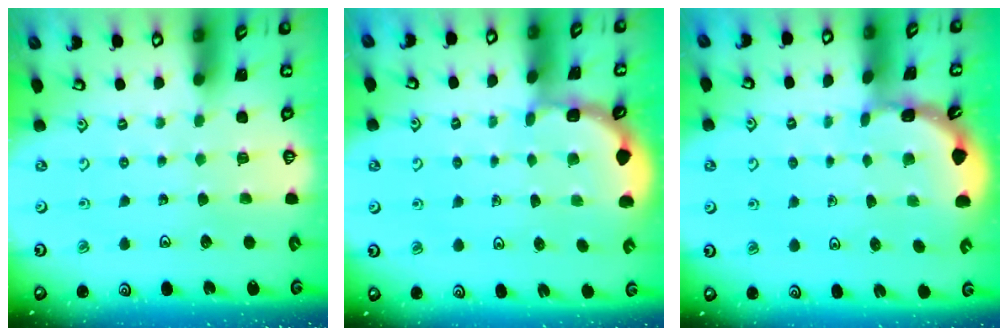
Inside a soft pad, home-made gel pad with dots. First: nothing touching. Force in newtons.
{"total": 2.0, "press": 2.0, "slide": 0.1}
{"total": 1.6, "press": 1.6, "slide": 0.1}